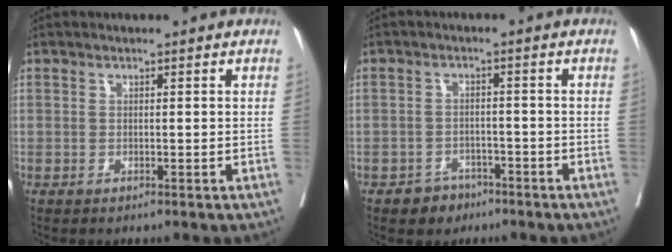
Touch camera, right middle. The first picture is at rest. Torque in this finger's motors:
{"motor_torque": [0.28, -0.25, 0.04, -0.01]}